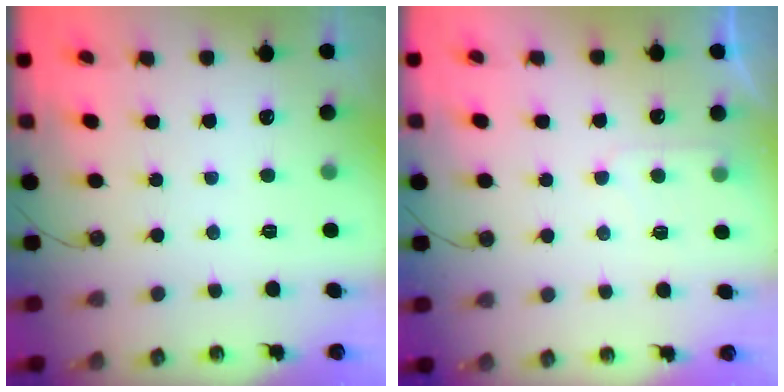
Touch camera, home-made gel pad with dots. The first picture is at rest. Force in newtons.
{"total": 5.2, "press": 5.1, "slide": 0.7}